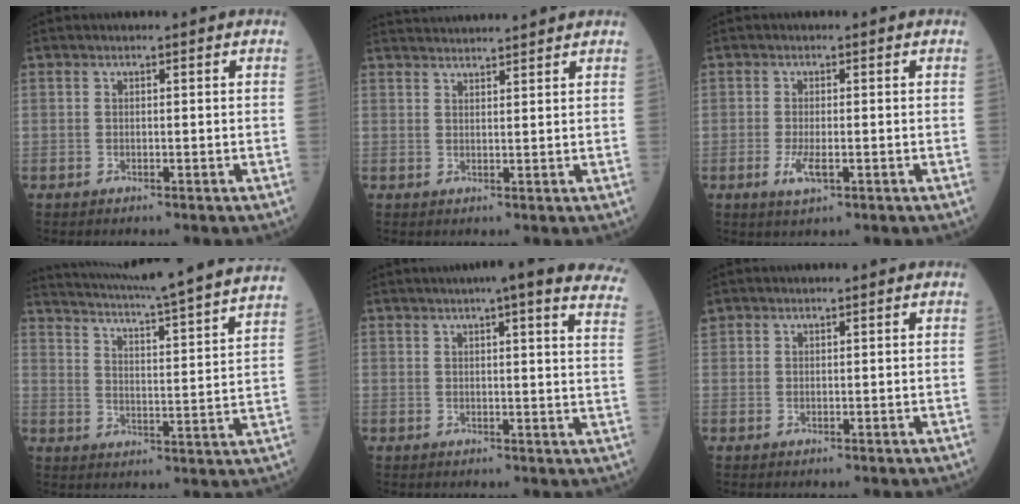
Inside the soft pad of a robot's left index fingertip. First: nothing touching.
{"total": 7.4, "force": [7.2, -0.4, 1.6], "torque": [-0.030, 0.031, 0.105]}
{"total": 2.9, "force": [-1.1, 0.8, 2.5], "torque": [-0.057, -0.005, -0.019]}
{"total": 26.6, "force": [24.1, -0.8, 11.0], "torque": [-0.183, -0.045, 0.312]}
{"total": 19.0, "force": [16.0, 1.2, 10.1], "torque": [-0.126, -0.014, 0.173]}
{"total": 1.3, "force": [1.0, 0.8, 0.0], "torque": [-0.002, 0.012, 0.020]}